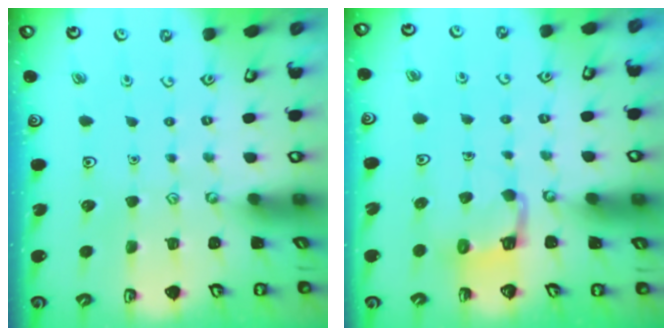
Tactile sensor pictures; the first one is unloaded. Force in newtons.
{"total": 2.8, "press": 2.8, "slide": 0.2}